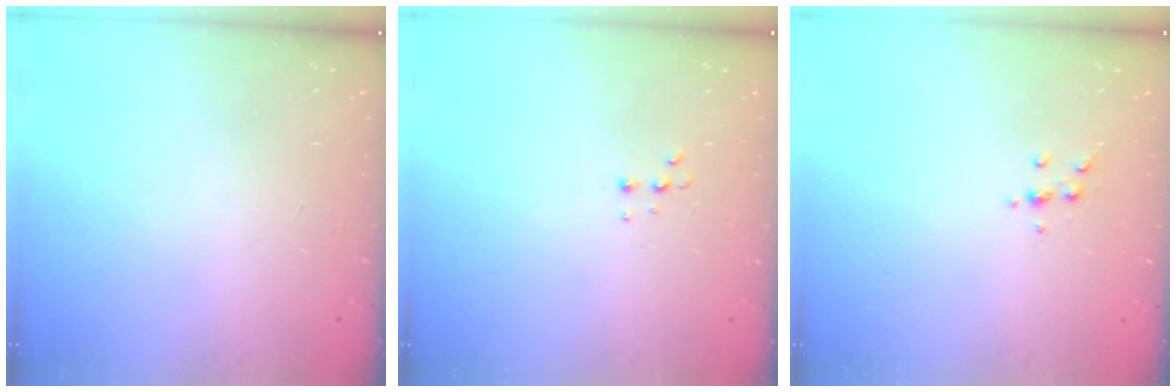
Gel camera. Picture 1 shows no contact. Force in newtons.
{"total": 4.4, "press": 4.3, "slide": 1.0}
{"total": 3.6, "press": 3.5, "slide": 0.9}